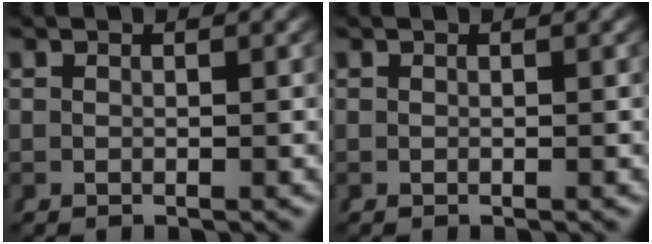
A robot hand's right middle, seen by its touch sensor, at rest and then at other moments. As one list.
[{"total": 0.0}]